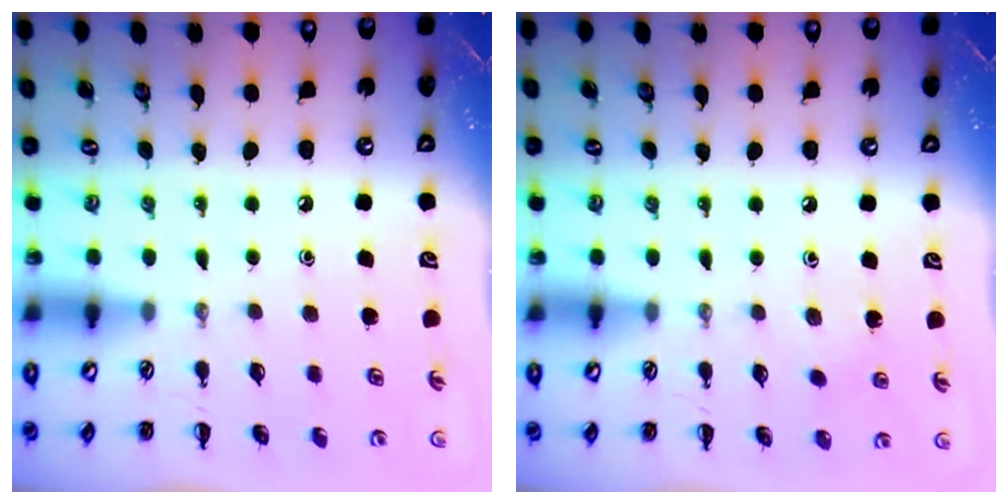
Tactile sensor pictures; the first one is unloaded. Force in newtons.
{"total": 5.5, "press": 5.2, "slide": 1.6}